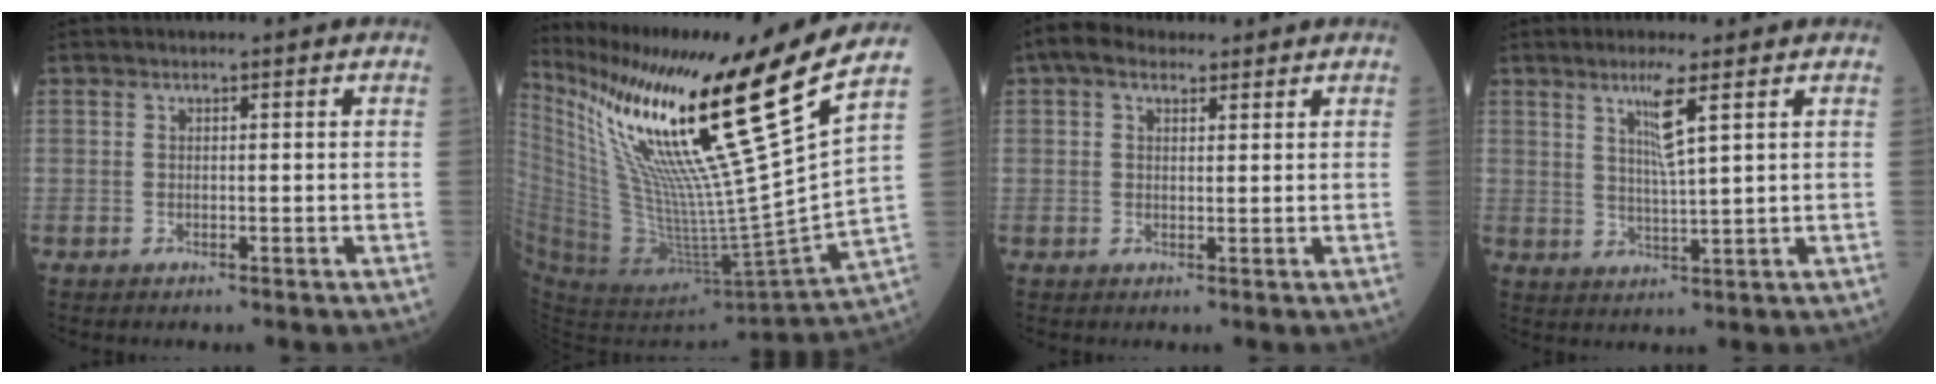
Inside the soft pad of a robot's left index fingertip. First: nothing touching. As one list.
[{"total": 28.3, "force": [17.8, -3.4, 21.8], "torque": [-0.378, -0.059, 0.303]}, {"total": 4.3, "force": [2.8, 2.6, 2.2], "torque": [-0.053, 0.032, 0.054]}, {"total": 5.0, "force": [2.6, -0.2, 4.3], "torque": [-0.083, -0.009, 0.051]}]